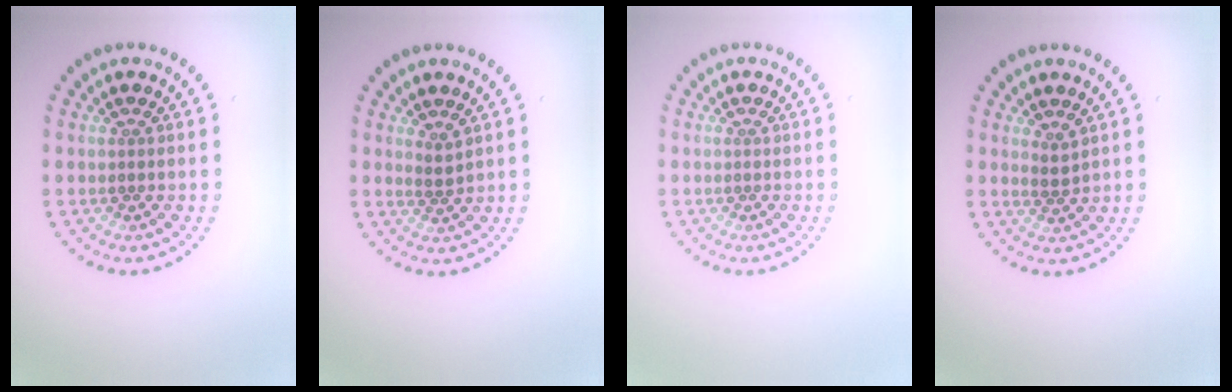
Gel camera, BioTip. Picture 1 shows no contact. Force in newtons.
{"total": 1.1, "press": 0.8, "slide": 0.8}
{"total": 0.0}
{"total": 1.1, "press": 0.8, "slide": 0.8}